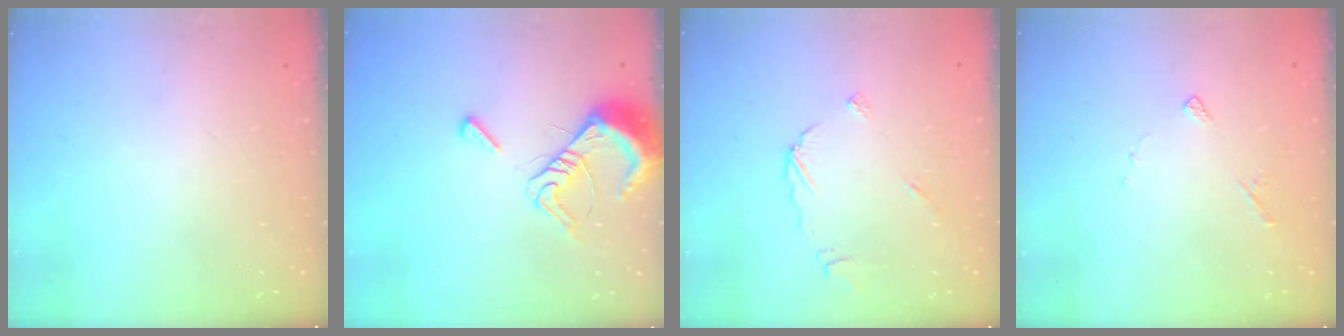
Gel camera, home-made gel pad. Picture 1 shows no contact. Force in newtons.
{"total": 9.5, "press": 9.4, "slide": 1.3}
{"total": 4.9, "press": 4.9, "slide": 0.4}
{"total": 4.8, "press": 4.8, "slide": 0.6}